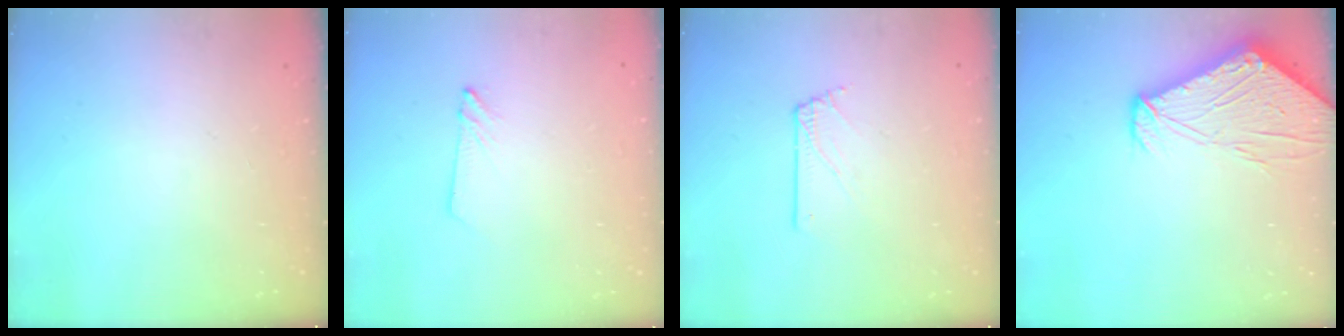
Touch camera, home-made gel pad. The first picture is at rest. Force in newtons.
{"total": 2.4, "press": 2.4, "slide": 0.2}
{"total": 1.6, "press": 1.6, "slide": 0.2}
{"total": 12.8, "press": 12.7, "slide": 1.6}